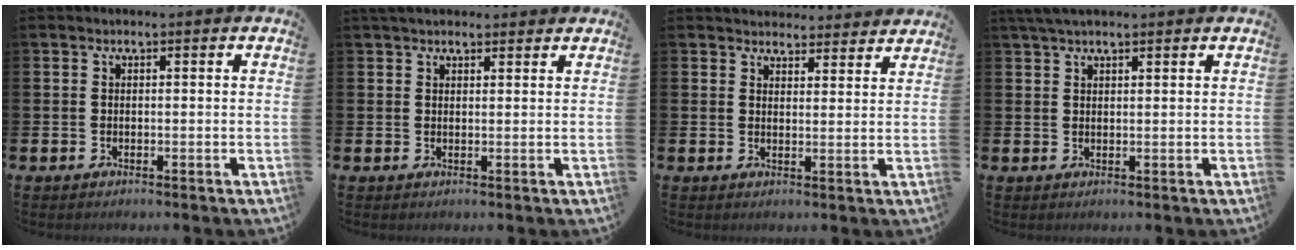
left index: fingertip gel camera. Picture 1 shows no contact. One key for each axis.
{"total": 2.3, "fx": 2.1, "fy": 0.8, "fz": 0.5, "tx": -0.006, "ty": 0.000, "tz": 0.036}
{"total": 3.6, "fx": 3.5, "fy": 0.9, "fz": -0.1, "tx": 0.002, "ty": -0.021, "tz": 0.063}
{"total": 2.7, "fx": 2.2, "fy": 0.7, "fz": 1.3, "tx": -0.030, "ty": 0.002, "tz": 0.041}